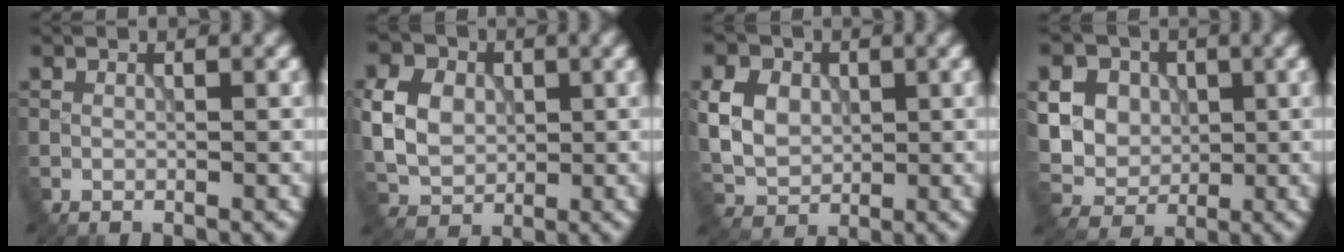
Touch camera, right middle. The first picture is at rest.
{"total": 5.9, "force": [0.7, 4.7, 3.5], "torque": [-0.087, 0.005, 0.009]}
{"total": 7.0, "force": [1.5, 5.6, 4.0], "torque": [-0.086, 0.022, 0.023]}
{"total": 12.3, "force": [3.5, 10.3, 5.7], "torque": [-0.124, 0.022, 0.051]}